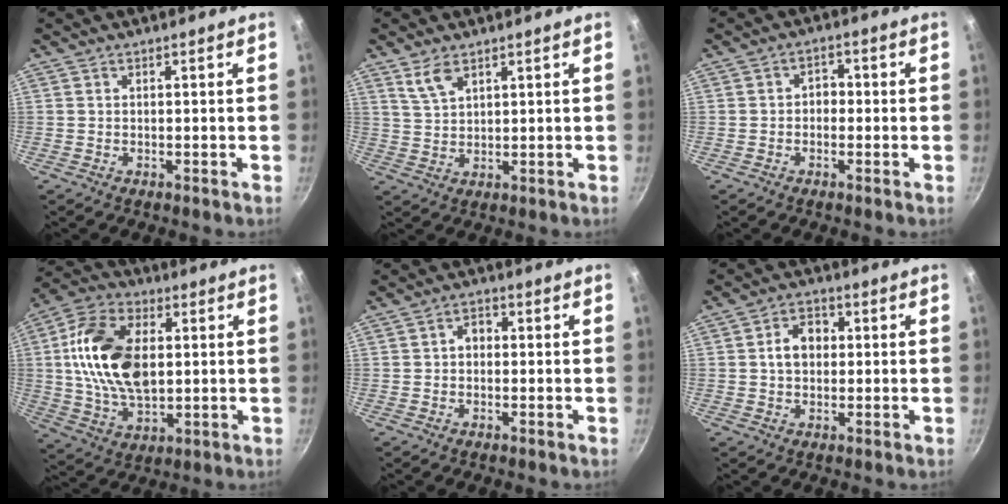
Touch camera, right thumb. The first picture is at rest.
{"total": 4.5, "force": [3.0, 2.1, 2.7], "torque": [-0.049, -0.013, 0.064]}
{"total": 2.8, "force": [-0.6, 2.2, 1.6], "torque": [-0.006, 0.011, -0.013]}
{"total": 17.8, "force": [2.2, 10.8, 14.0], "torque": [-0.242, 0.005, 0.035]}
{"total": 2.7, "force": [-0.1, 2.1, 1.8], "torque": [-0.014, 0.012, -0.005]}
{"total": 6.0, "force": [0.6, 4.5, 3.9], "torque": [-0.039, 0.014, 0.002]}